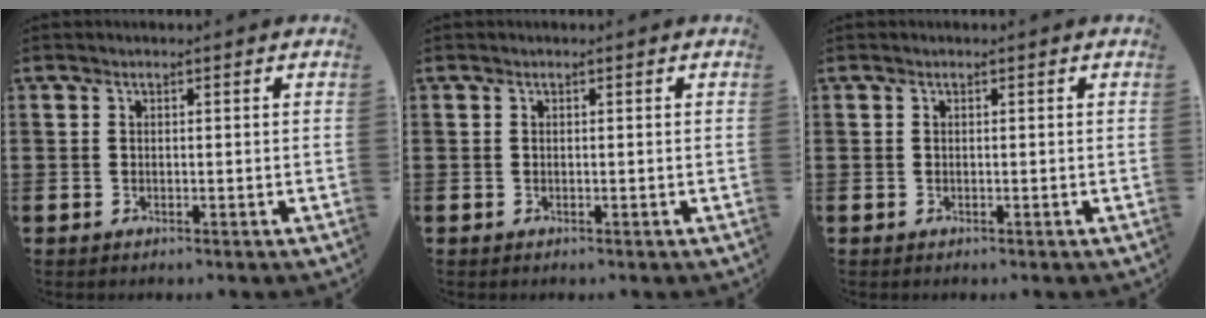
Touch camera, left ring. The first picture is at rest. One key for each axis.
{"total": 0.0}
{"total": 0.0}